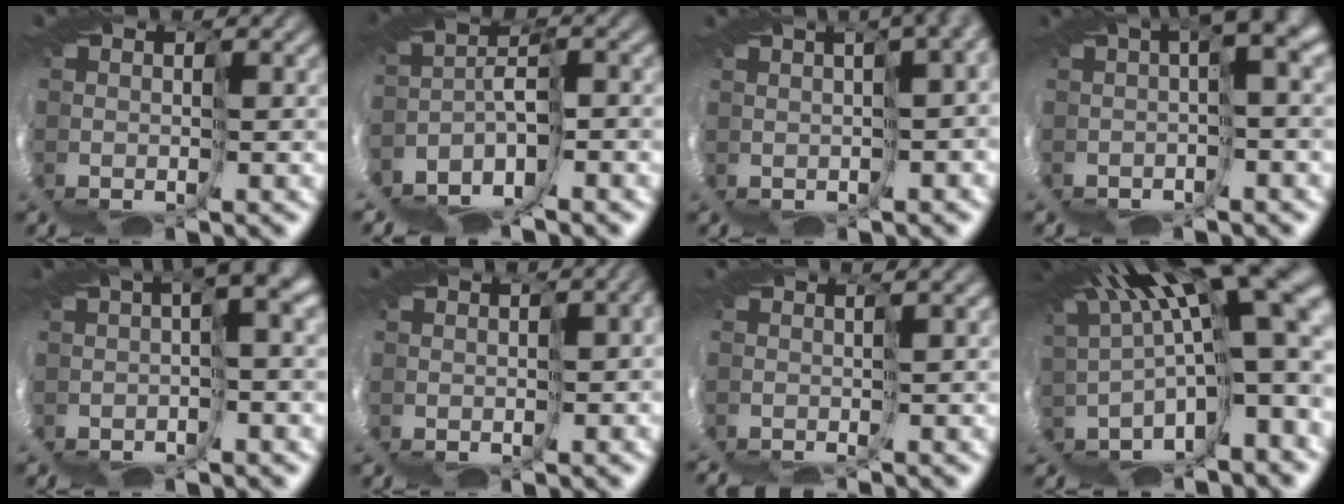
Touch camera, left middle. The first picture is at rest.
{"total": 3.7, "force": [-3.5, -1.2, 0.6], "torque": [-0.040, -0.012, -0.051]}
{"total": 7.6, "force": [-0.2, 1.6, 7.4], "torque": [-0.078, 0.035, 0.017]}
{"total": 3.2, "force": [0.3, -2.7, 1.7], "torque": [-0.038, 0.001, 0.002]}
{"total": 3.1, "force": [-0.2, -2.9, 1.1], "torque": [-0.032, -0.004, -0.007]}
{"total": 2.0, "force": [-0.6, 0.7, 1.7], "torque": [-0.027, 0.006, 0.011]}
{"total": 5.1, "force": [-3.4, -3.1, -2.1], "torque": [0.015, -0.017, -0.025]}
{"total": 10.9, "force": [4.0, 0.8, 10.1], "torque": [-0.153, -0.032, 0.110]}